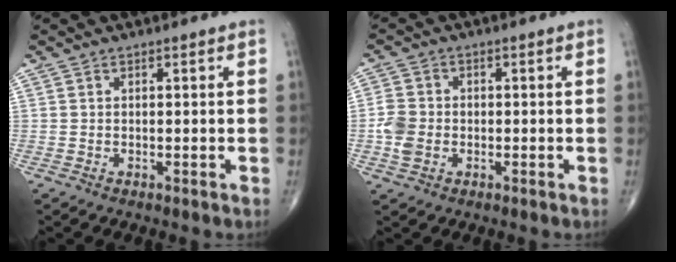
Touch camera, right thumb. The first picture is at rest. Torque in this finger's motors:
{"motor_torque": [0.71, 0.85, 0.82, 0.04, 0.07]}